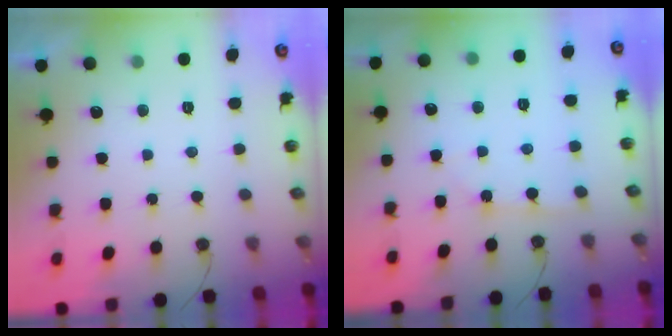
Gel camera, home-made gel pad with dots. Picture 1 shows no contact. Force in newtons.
{"total": 2.2, "press": 2.2, "slide": 0.2}